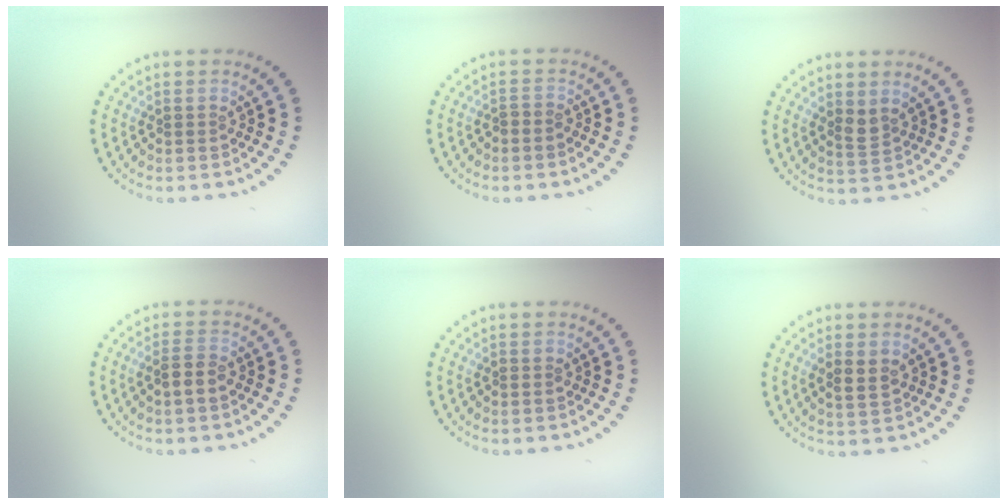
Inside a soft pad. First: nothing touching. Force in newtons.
{"total": 0.6, "press": 0.3, "slide": 0.6}
{"total": 1.3, "press": 1.1, "slide": 0.7}
{"total": 1.9, "press": 1.8, "slide": 0.6}
{"total": 0.6, "press": 0.6, "slide": 0.2}
{"total": 1.5, "press": 1.4, "slide": 0.5}